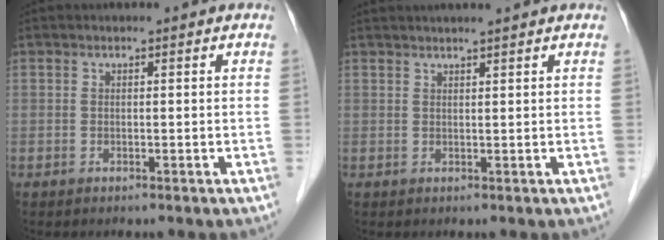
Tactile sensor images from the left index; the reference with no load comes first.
{"total": 5.3, "force": [4.7, -0.1, 2.5], "torque": [-0.033, 0.027, 0.065]}